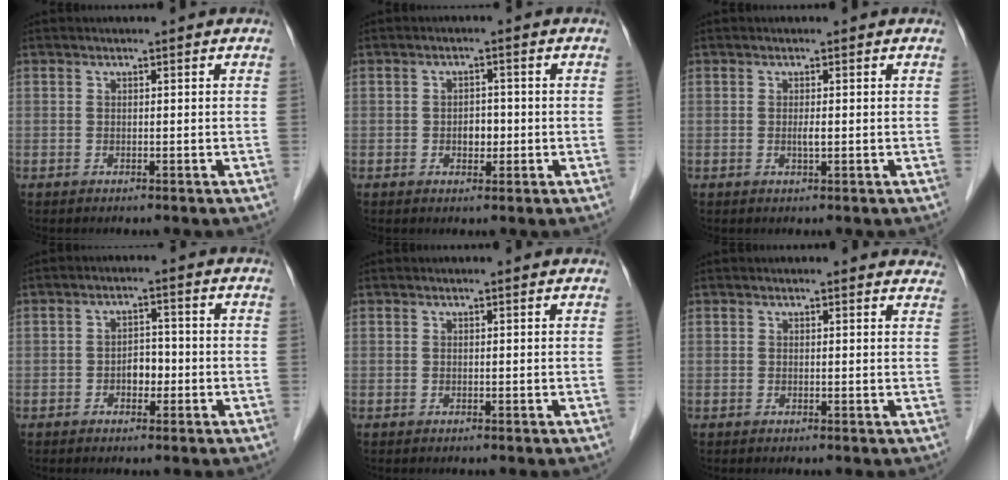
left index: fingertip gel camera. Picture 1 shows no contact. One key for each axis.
{"total": 2.4, "fx": -0.5, "fy": 1.6, "fz": 1.8, "tx": -0.024, "ty": 0.005, "tz": -0.006}
{"total": 1.0, "fx": 0.0, "fy": 0.1, "fz": 1.0, "tx": -0.021, "ty": -0.003, "tz": -0.001}
{"total": 2.9, "fx": -1.0, "fy": 1.8, "fz": 2.0, "tx": -0.028, "ty": 0.008, "tz": -0.018}
{"total": 0.9, "fx": 0.8, "fy": 0.0, "fz": 0.2, "tx": -0.011, "ty": 0.004, "tz": 0.010}
{"total": 6.1, "fx": 5.9, "fy": 1.3, "fz": 1.0, "tx": 0.010, "ty": -0.002, "tz": 0.038}